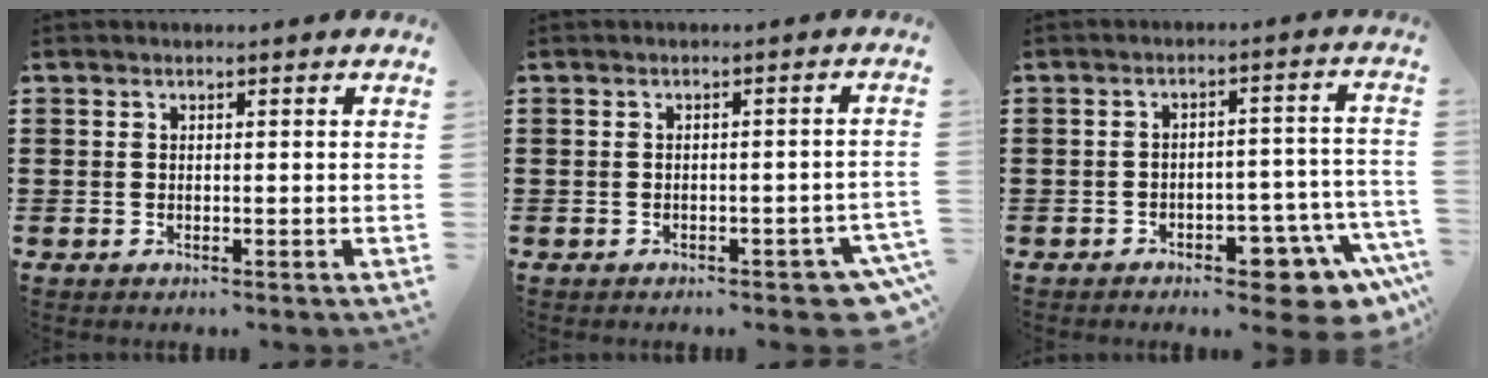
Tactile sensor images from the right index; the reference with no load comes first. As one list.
[{"total": 2.5, "force": [-2.1, 0.4, 1.2], "torque": [-0.019, 0.001, -0.042]}, {"total": 7.4, "force": [-5.8, 2.3, 4.1], "torque": [-0.044, 0.011, -0.103]}]